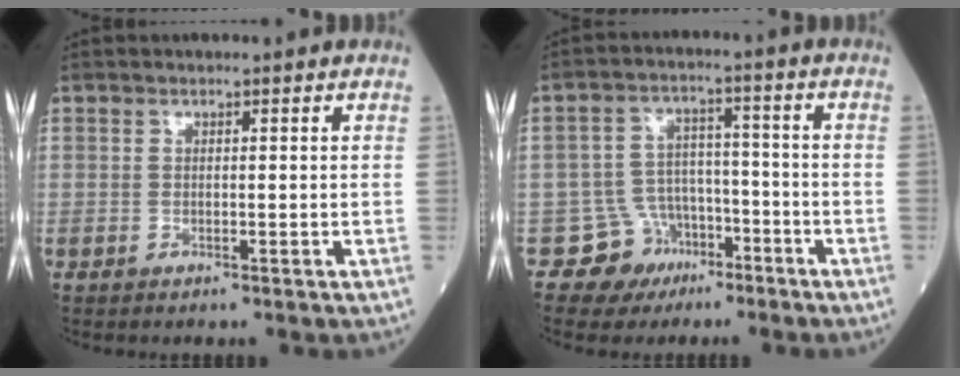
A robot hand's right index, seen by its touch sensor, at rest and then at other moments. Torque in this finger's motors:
{"motor_torque": [0.33, -0.30, -0.01, -0.04]}